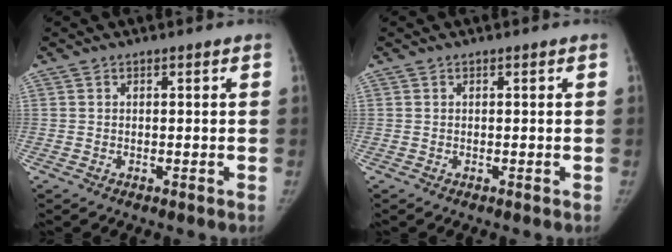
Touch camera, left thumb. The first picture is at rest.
{"total": 0.0}